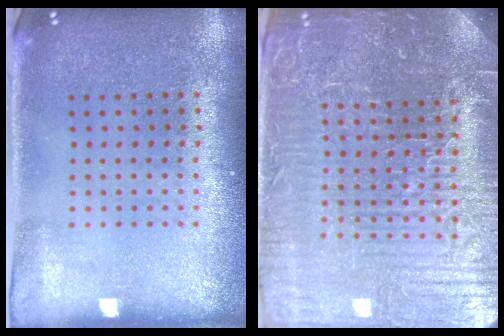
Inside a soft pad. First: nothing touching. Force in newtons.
{"total": 5.9, "press": 5.4, "slide": 2.3}